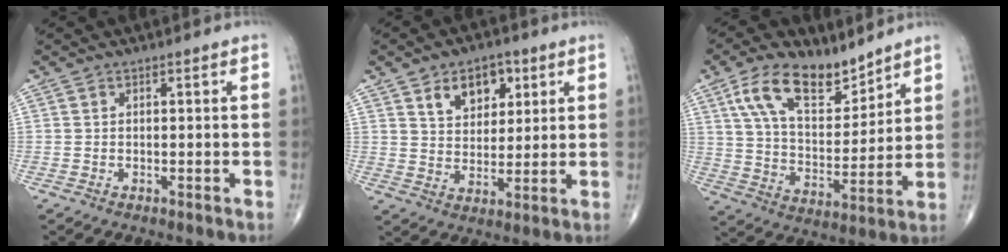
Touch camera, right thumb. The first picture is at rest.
{"total": 9.5, "force": [4.5, 6.1, 5.7], "torque": [-0.053, -0.021, 0.075]}
{"total": 15.0, "force": [9.7, 7.3, 8.8], "torque": [-0.127, -0.050, 0.183]}